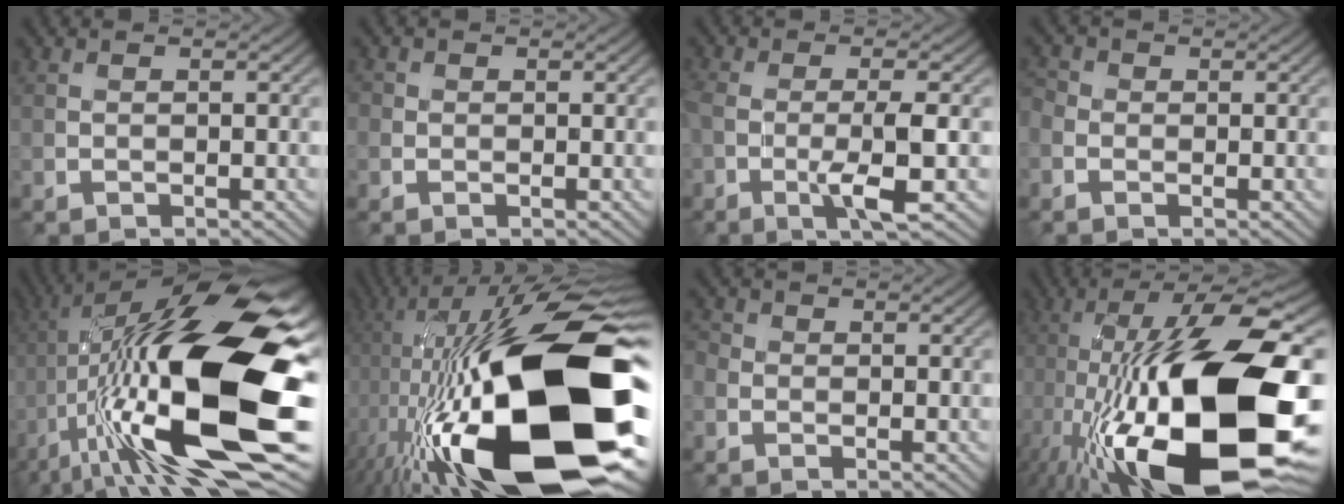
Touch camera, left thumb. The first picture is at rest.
{"total": 0.6, "force": [-0.1, 0.6, 0.0], "torque": [0.002, -0.003, -0.001]}
{"total": 5.5, "force": [-1.8, 1.1, 5.1], "torque": [-0.096, 0.006, -0.041]}
{"total": 2.0, "force": [-0.8, 1.6, 0.9], "torque": [-0.026, -0.001, -0.022]}
{"total": 21.5, "force": [-2.1, 7.4, 20.1], "torque": [-0.369, 0.017, -0.039]}
{"total": 23.2, "force": [-3.6, 8.2, 21.4], "torque": [-0.382, 0.007, -0.068]}
{"total": 1.5, "force": [-0.6, 1.2, 0.6], "torque": [-0.017, -0.002, -0.017]}
{"total": 22.5, "force": [-5.6, 7.9, 20.3], "torque": [-0.363, 0.009, -0.101]}